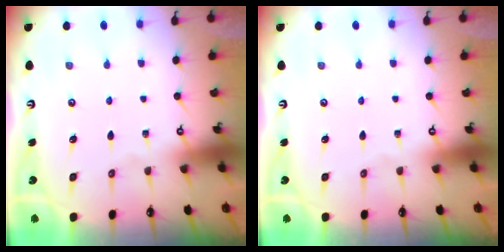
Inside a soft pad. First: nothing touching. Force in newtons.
{"total": 0.0}